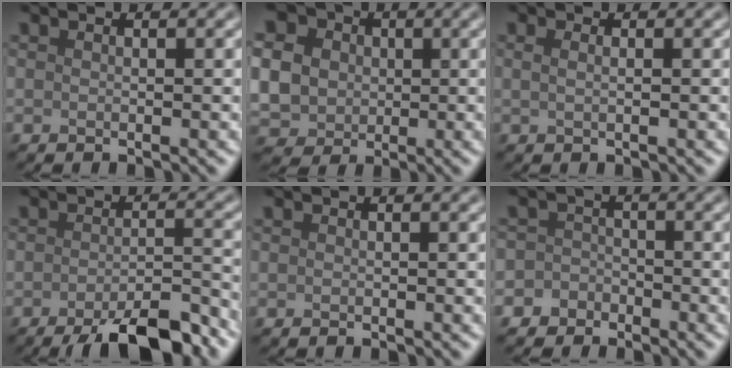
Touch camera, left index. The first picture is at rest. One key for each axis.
{"total": 11.1, "fx": 1.7, "fy": 9.6, "fz": 5.4, "tx": -0.135, "ty": 0.015, "tz": 0.015}
{"total": 1.5, "fx": 0.6, "fy": 0.7, "fz": 1.1, "tx": -0.010, "ty": -0.002, "tz": -0.002}
{"total": 7.6, "fx": -5.2, "fy": 2.0, "fz": 5.2, "tx": -0.073, "ty": -0.001, "tz": -0.080}
{"total": 0.0}
{"total": 2.6, "fx": -1.7, "fy": 2.1, "fz": 0.0, "tx": 0.038, "ty": 0.006, "tz": -0.040}